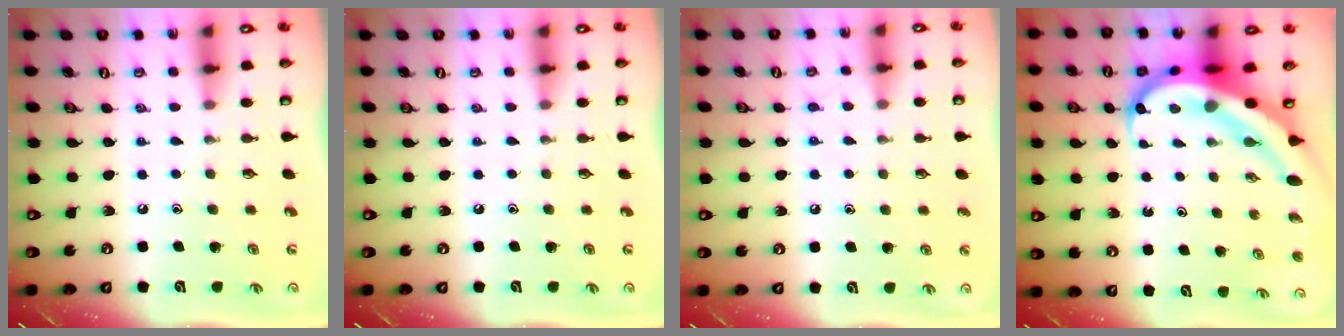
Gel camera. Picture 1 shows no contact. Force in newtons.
{"total": 0.0}
{"total": 5.3, "press": 5.2, "slide": 0.5}
{"total": 11.5, "press": 11.3, "slide": 2.2}